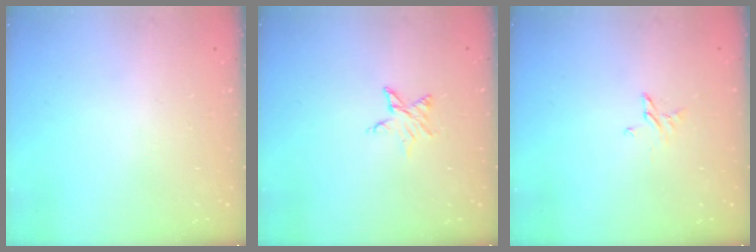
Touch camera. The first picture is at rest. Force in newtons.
{"total": 4.6, "press": 4.5, "slide": 0.5}
{"total": 2.6, "press": 2.6, "slide": 0.3}